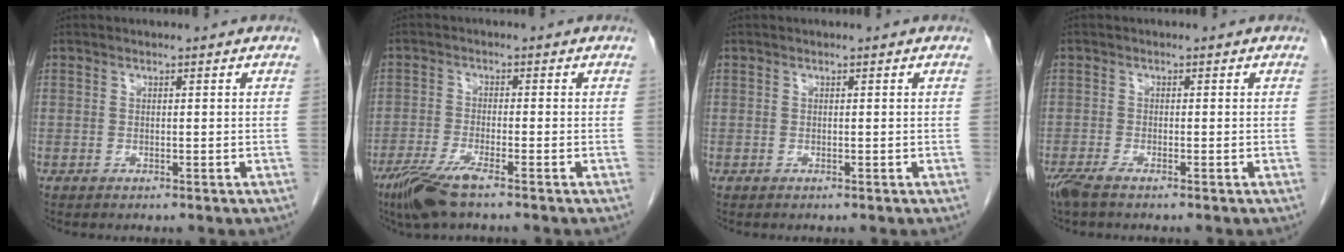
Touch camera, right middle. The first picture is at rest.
{"total": 6.2, "force": [-4.3, 0.4, 4.4], "torque": [-0.093, -0.017, -0.083]}
{"total": 0.0}
{"total": 2.8, "force": [-2.1, 0.4, 1.8], "torque": [-0.037, -0.008, -0.042]}